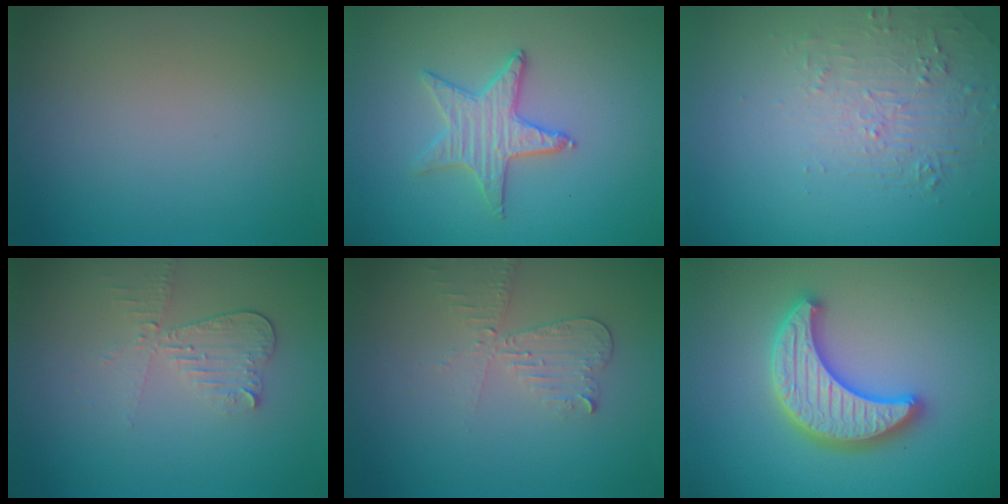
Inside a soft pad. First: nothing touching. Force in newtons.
{"total": 2.4, "press": 2.4, "slide": 0.2}
{"total": 2.1, "press": 0.9, "slide": 1.9}
{"total": 2.8, "press": 2.5, "slide": 1.3}
{"total": 2.8, "press": 2.6, "slide": 0.9}
{"total": 5.3, "press": 5.2, "slide": 0.9}